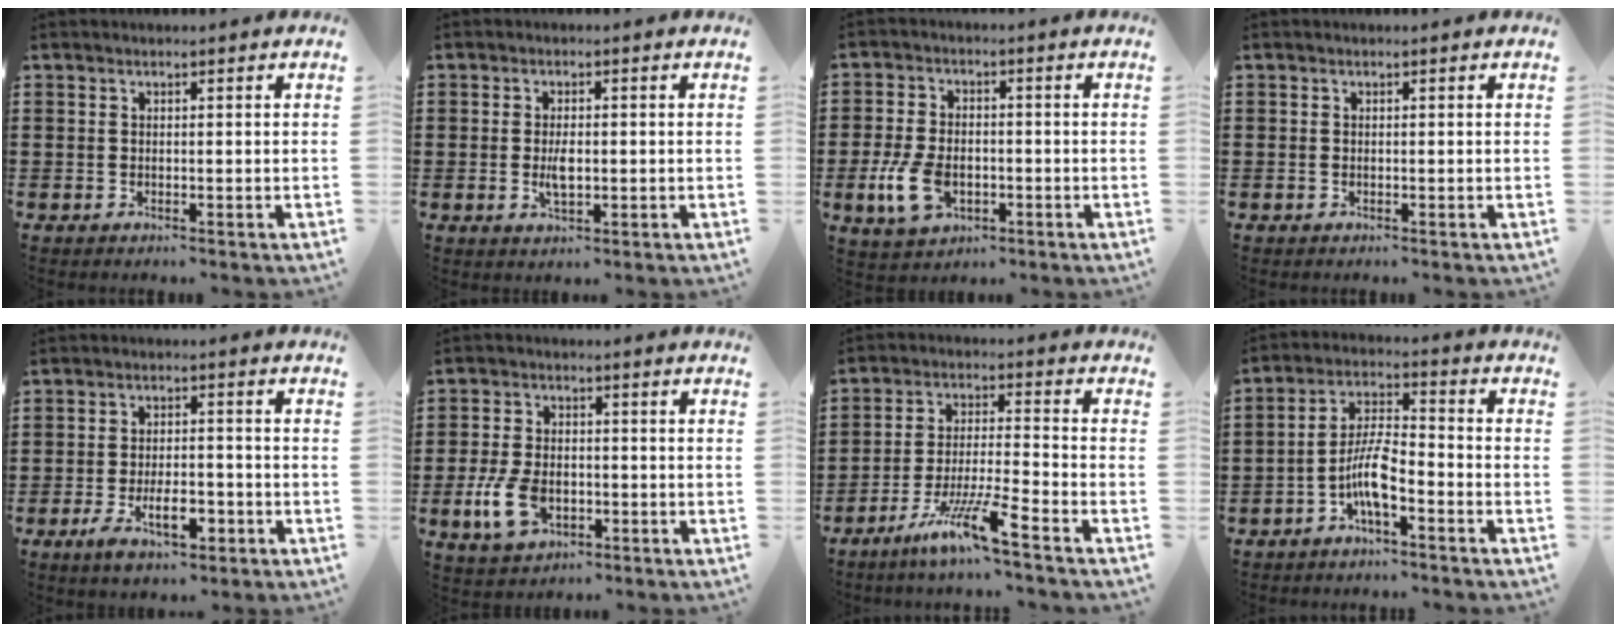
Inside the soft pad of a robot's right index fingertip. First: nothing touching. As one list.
[{"total": 3.0, "force": [-0.3, 1.3, 2.7], "torque": [-0.050, 0.002, -0.005]}, {"total": 7.8, "force": [-2.3, 4.7, 5.7], "torque": [-0.136, 0.000, -0.045]}, {"total": 0.0}, {"total": 7.2, "force": [-3.1, 3.2, 5.6], "torque": [-0.092, -0.005, -0.060]}, {"total": 7.6, "force": [-2.3, 4.6, 5.6], "torque": [-0.133, -0.001, -0.046]}, {"total": 9.5, "force": [-7.1, 0.1, 6.3], "torque": [-0.132, -0.008, -0.140]}, {"total": 7.1, "force": [-3.4, 2.1, 5.9], "torque": [-0.134, -0.004, -0.068]}]